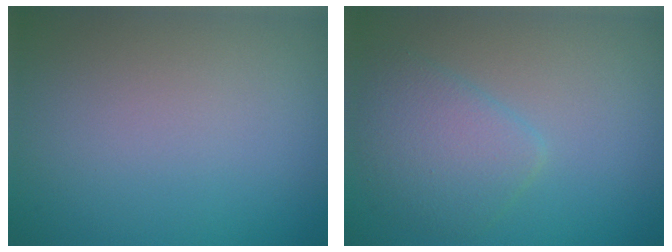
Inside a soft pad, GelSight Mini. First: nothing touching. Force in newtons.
{"total": 3.5, "press": 3.5, "slide": 0.1}